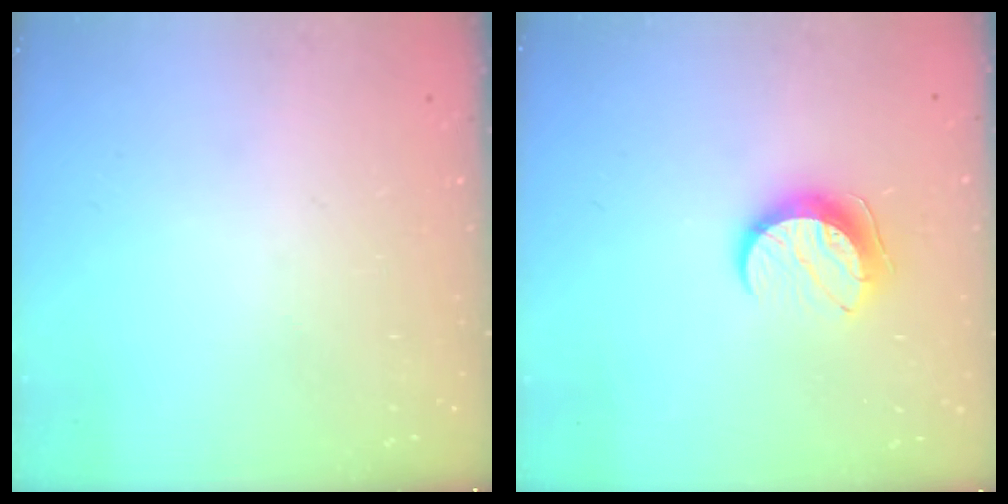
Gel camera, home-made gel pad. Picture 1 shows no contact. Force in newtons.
{"total": 10.2, "press": 10.1, "slide": 0.8}